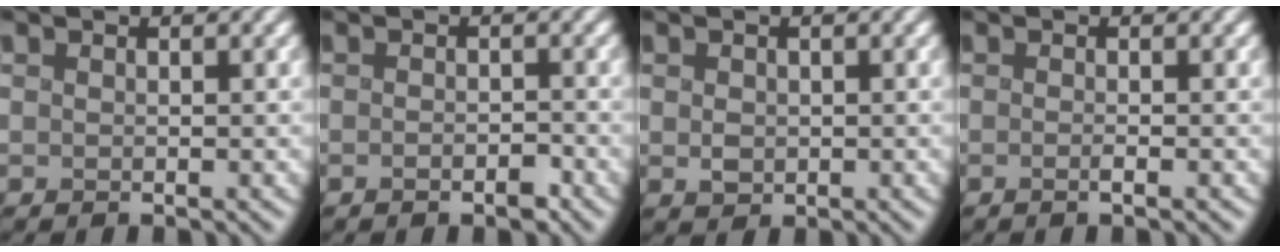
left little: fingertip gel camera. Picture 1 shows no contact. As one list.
[{"total": 1.5, "force": [-1.1, 0.6, 0.8], "torque": [-0.003, -0.004, -0.020]}, {"total": 1.3, "force": [0.0, 1.1, 0.6], "torque": [-0.011, -0.002, 0.002]}, {"total": 0.6, "force": [-0.5, 0.0, 0.4], "torque": [-0.003, -0.001, -0.015]}]